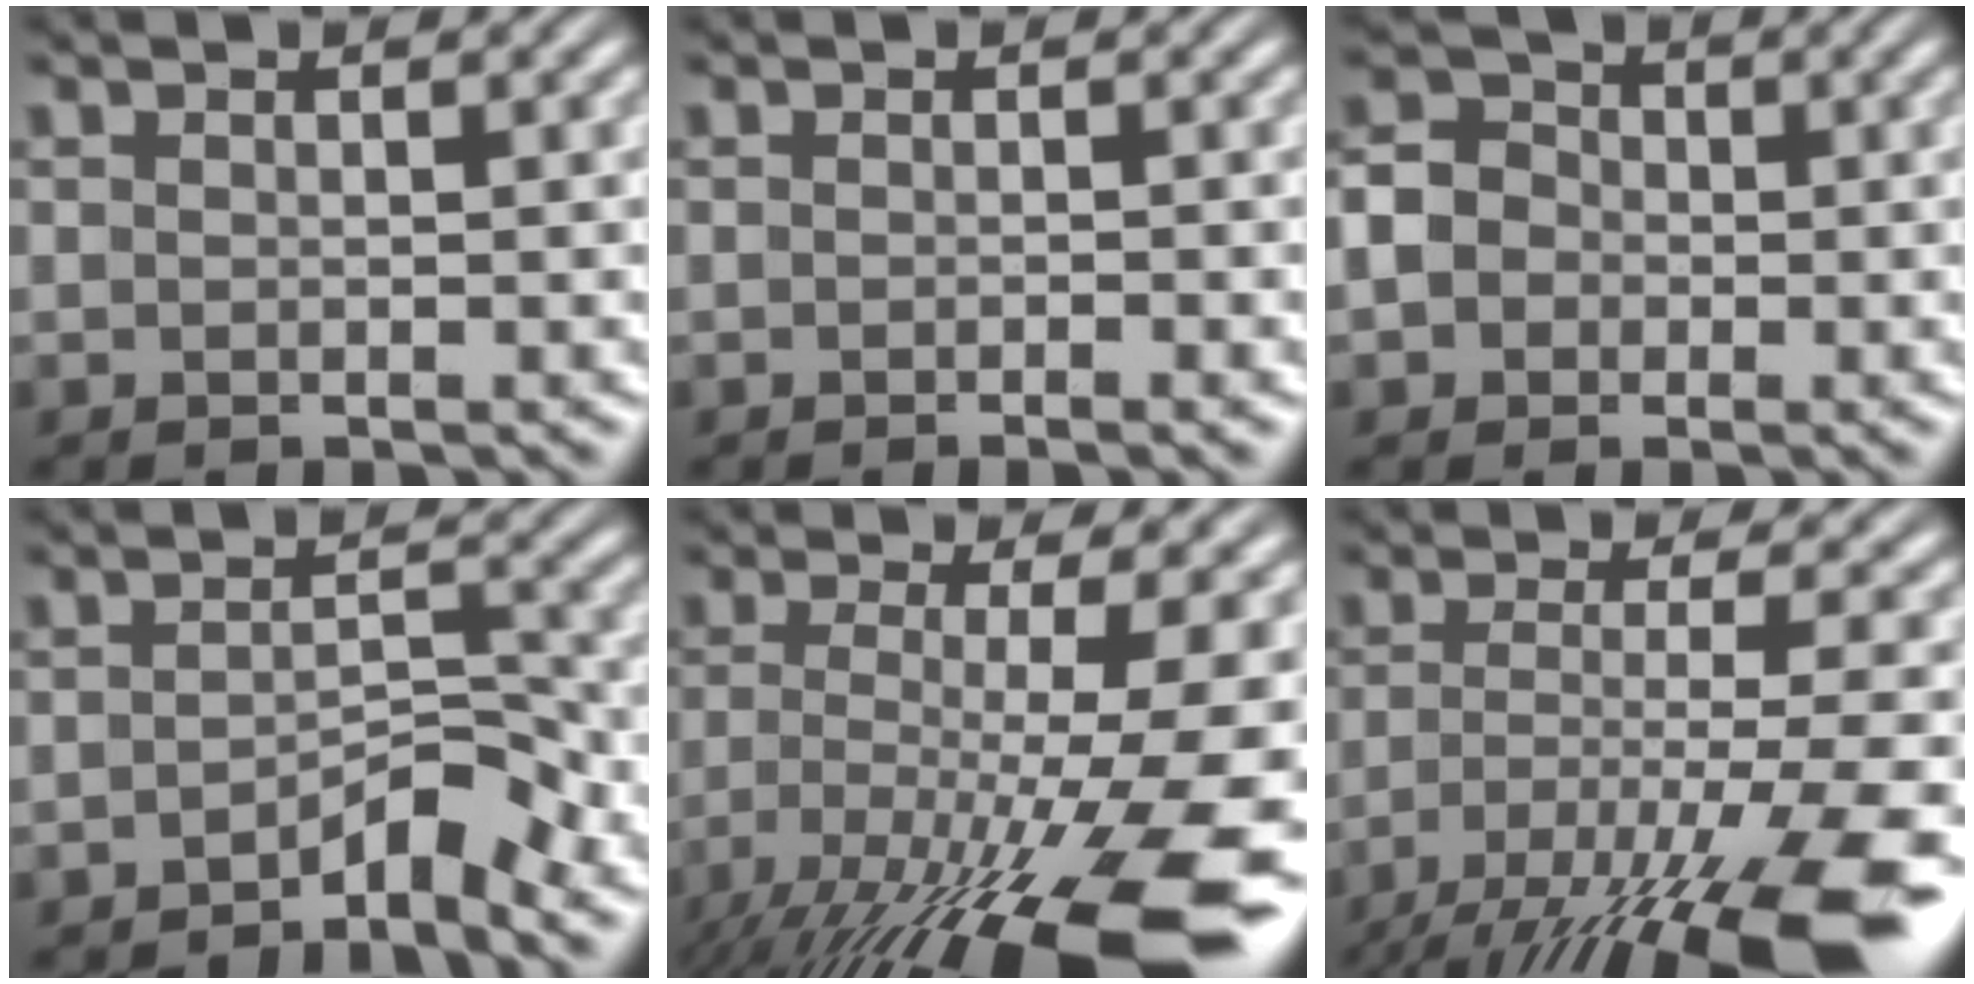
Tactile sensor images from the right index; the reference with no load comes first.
{"total": 0.8, "force": [-0.7, -0.3, 0.4], "torque": [-0.002, 0.002, -0.014]}
{"total": 6.6, "force": [-0.3, 6.1, 2.6], "torque": [-0.064, -0.008, -0.015]}
{"total": 3.1, "force": [-2.4, 0.6, 2.0], "torque": [-0.026, -0.006, -0.042]}
{"total": 12.7, "force": [-6.0, 4.5, 10.2], "torque": [-0.166, -0.047, -0.061]}
{"total": 10.3, "force": [-5.1, 2.9, 8.5], "torque": [-0.142, -0.045, -0.055]}